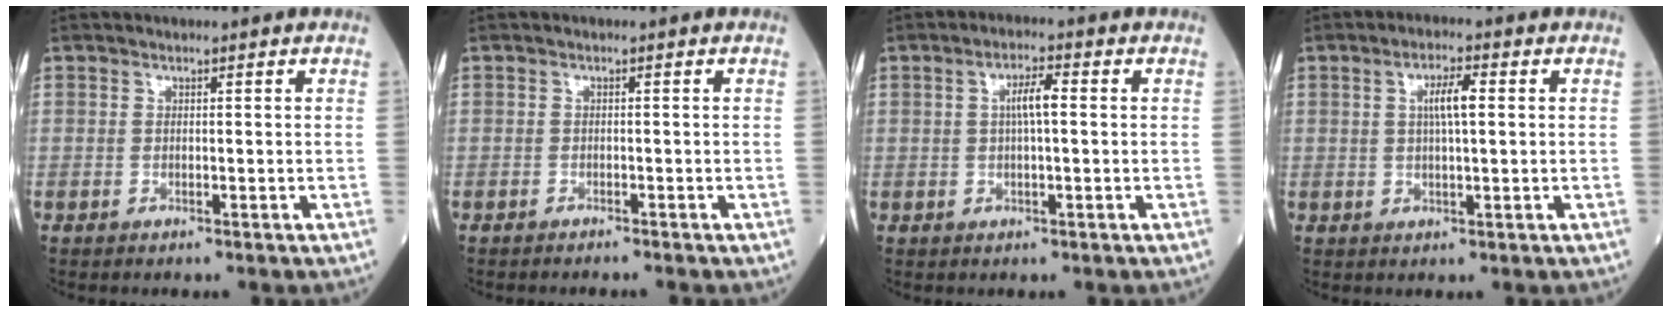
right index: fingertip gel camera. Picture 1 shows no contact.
{"total": 1.5, "force": [-1.5, 0.1, 0.3], "torque": [-0.004, -0.002, -0.018]}
{"total": 3.7, "force": [0.5, 0.6, 3.6], "torque": [-0.068, 0.009, 0.007]}
{"total": 4.3, "force": [0.9, 0.7, 4.2], "torque": [-0.076, 0.007, 0.014]}